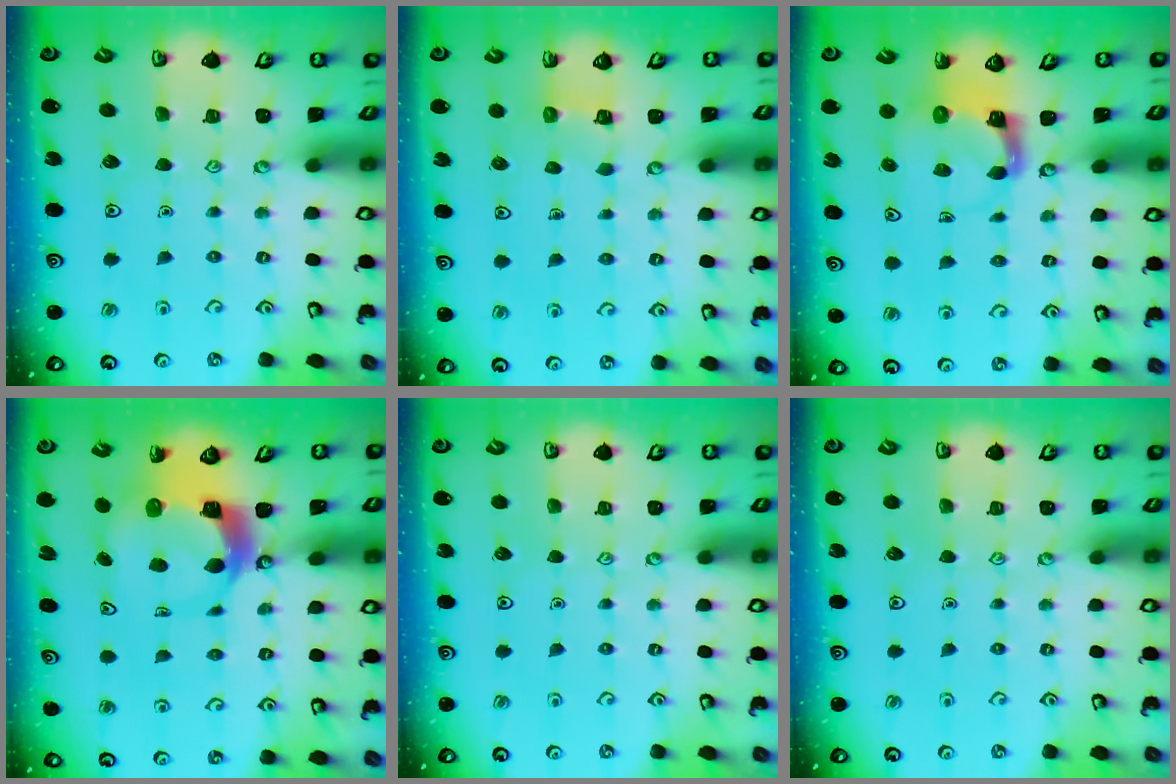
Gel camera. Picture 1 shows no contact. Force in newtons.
{"total": 2.5, "press": 2.5, "slide": 0.1}
{"total": 3.8, "press": 3.7, "slide": 0.6}
{"total": 7.3, "press": 7.2, "slide": 1.2}
{"total": 0.0}
{"total": 0.0}